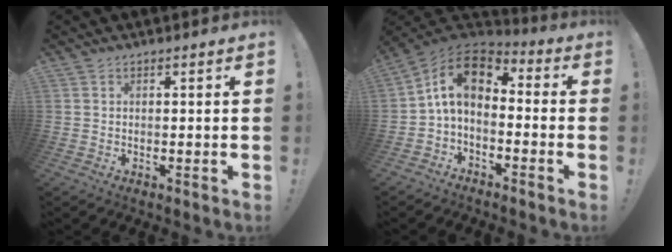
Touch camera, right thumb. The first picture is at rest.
{"total": 11.4, "force": [1.6, 7.1, 8.7], "torque": [-0.156, 0.003, 0.029]}